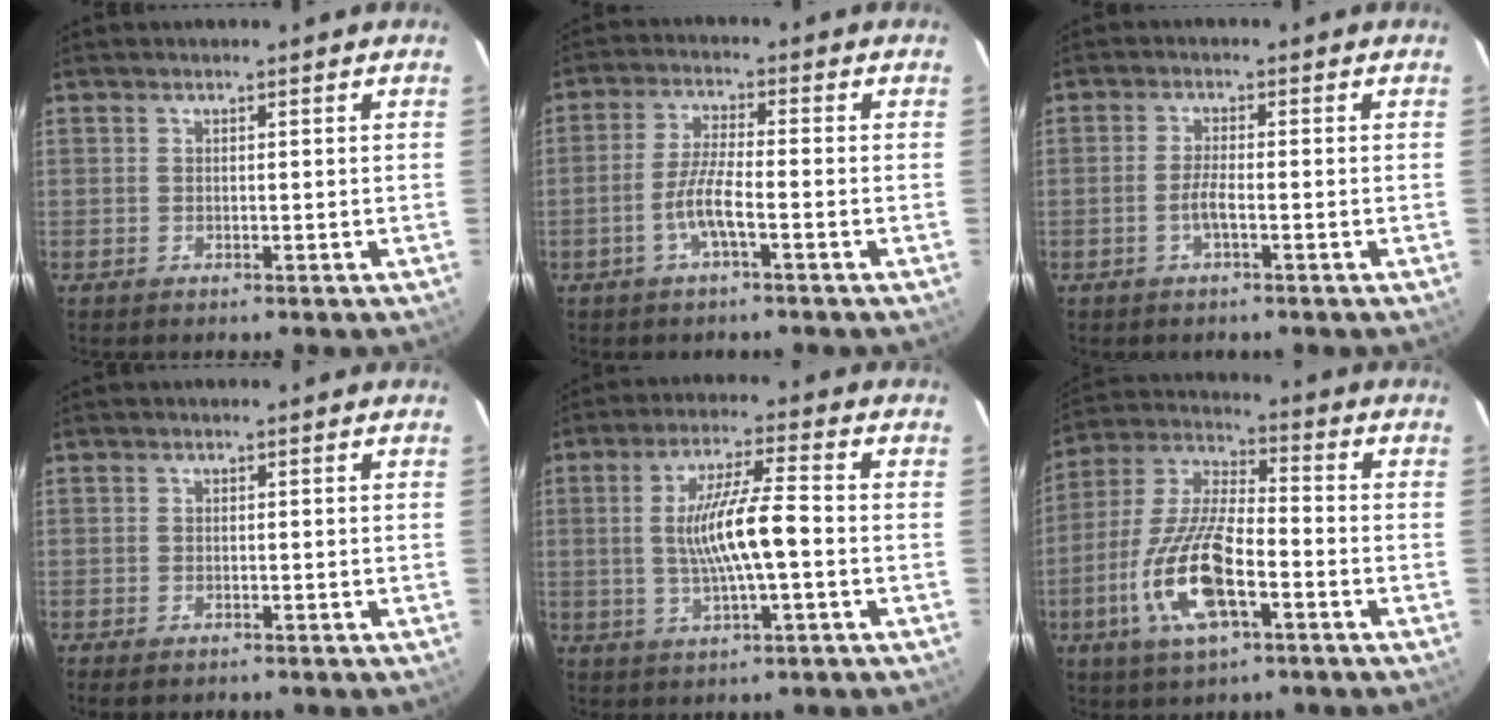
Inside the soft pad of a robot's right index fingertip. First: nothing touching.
{"total": 5.3, "force": [-2.4, 0.4, 4.7], "torque": [-0.101, 0.001, -0.046]}
{"total": 2.3, "force": [-1.1, 0.1, 2.1], "torque": [-0.043, -0.001, -0.020]}
{"total": 1.8, "force": [-1.3, 0.8, 0.9], "torque": [-0.020, -0.005, -0.024]}
{"total": 10.0, "force": [-1.0, 1.1, 9.9], "torque": [-0.183, 0.000, -0.015]}
{"total": 16.0, "force": [-6.1, 5.5, 13.7], "torque": [-0.292, -0.010, -0.118]}